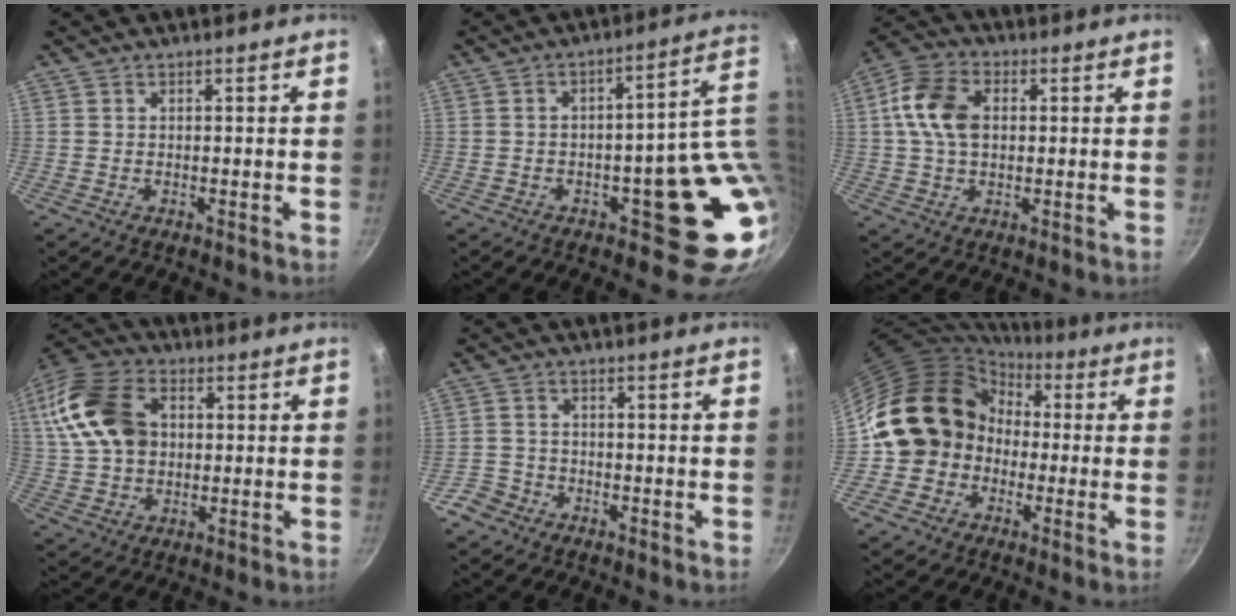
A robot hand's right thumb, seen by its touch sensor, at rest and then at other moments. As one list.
[{"total": 13.9, "force": [0.5, 6.2, 12.4], "torque": [-0.089, 0.010, 0.021]}, {"total": 10.6, "force": [1.4, 7.2, 7.7], "torque": [-0.134, 0.016, 0.013]}, {"total": 17.0, "force": [3.1, 12.1, 11.5], "torque": [-0.214, 0.019, 0.050]}, {"total": 3.8, "force": [-2.6, 2.7, 0.8], "torque": [-0.010, 0.033, -0.048]}, {"total": 15.0, "force": [-0.5, 13.4, 6.7], "torque": [-0.075, 0.052, -0.017]}]